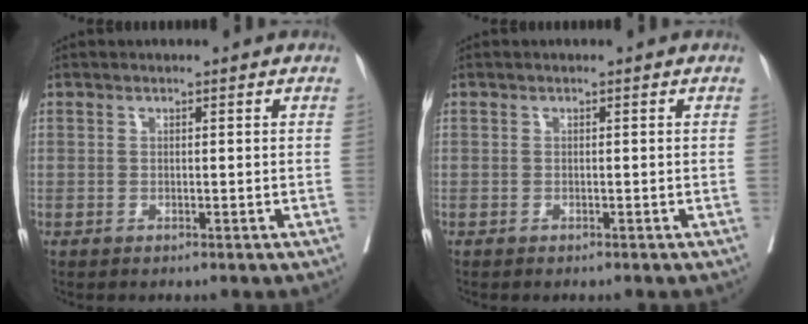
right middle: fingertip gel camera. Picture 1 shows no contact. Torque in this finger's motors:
{"motor_torque": [0.98, -1.16, 0.09, 0.03]}